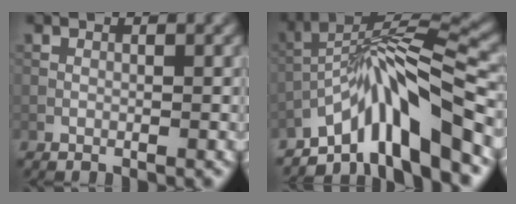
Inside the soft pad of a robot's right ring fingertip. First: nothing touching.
{"total": 10.7, "force": [-6.4, 2.1, 8.3], "torque": [-0.121, 0.014, -0.111]}